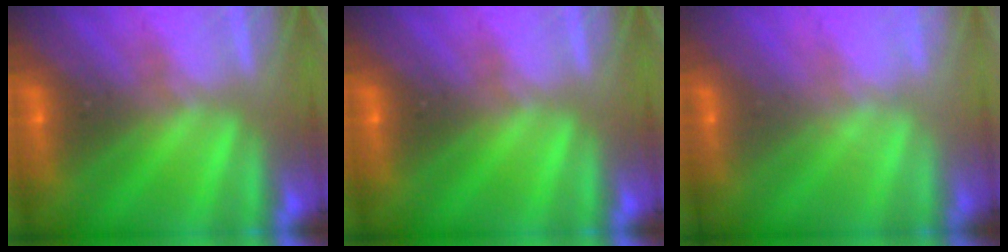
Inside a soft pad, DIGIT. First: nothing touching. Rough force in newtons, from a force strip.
{"total": 0.0}
{"total": 2.2}